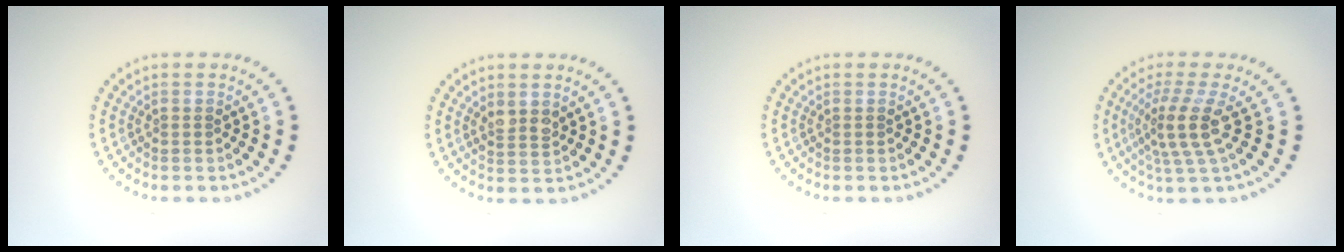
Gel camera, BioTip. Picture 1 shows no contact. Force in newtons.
{"total": 1.7, "press": 1.5, "slide": 0.7}
{"total": 0.0}
{"total": 3.8, "press": 2.9, "slide": 2.5}